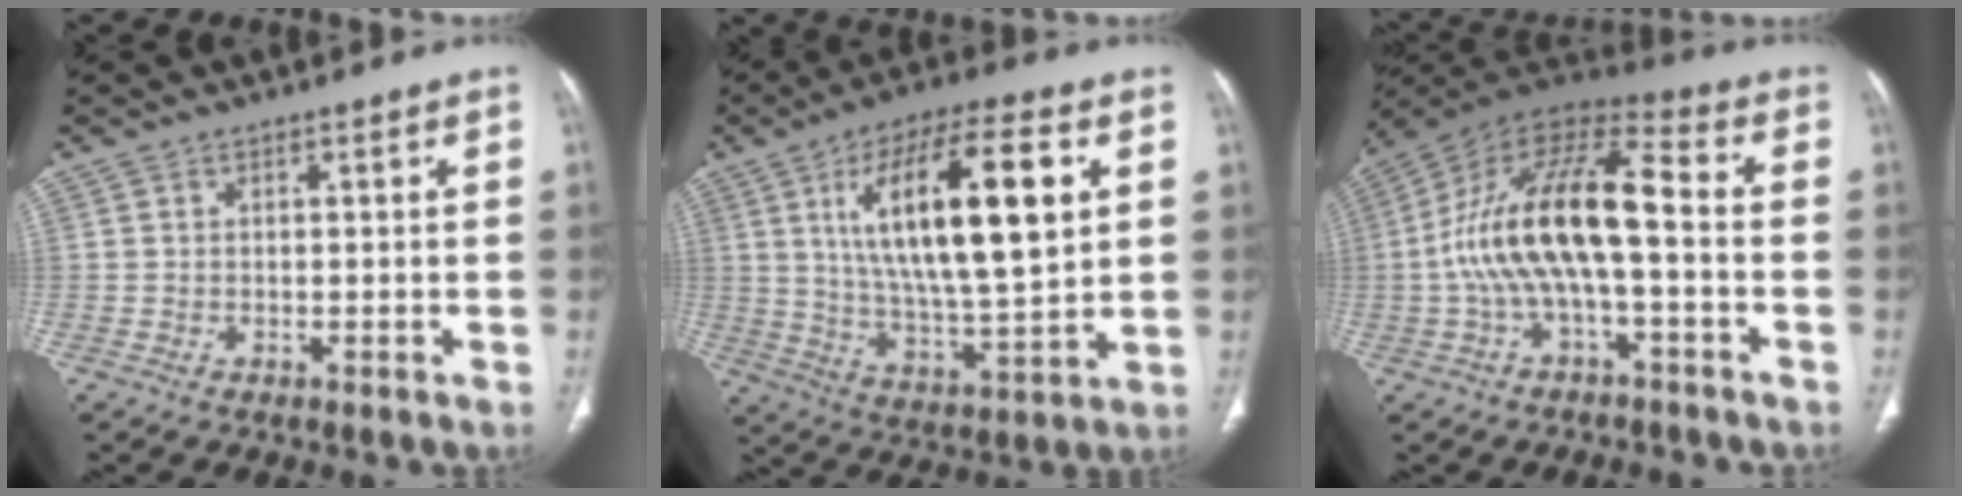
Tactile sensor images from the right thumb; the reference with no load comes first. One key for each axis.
{"total": 22.1, "fx": 6.1, "fy": 7.0, "fz": 20.0, "tx": -0.335, "ty": -0.012, "tz": 0.106}
{"total": 17.2, "fx": -2.1, "fy": 6.6, "fz": 15.7, "tx": -0.306, "ty": 0.056, "tz": -0.041}